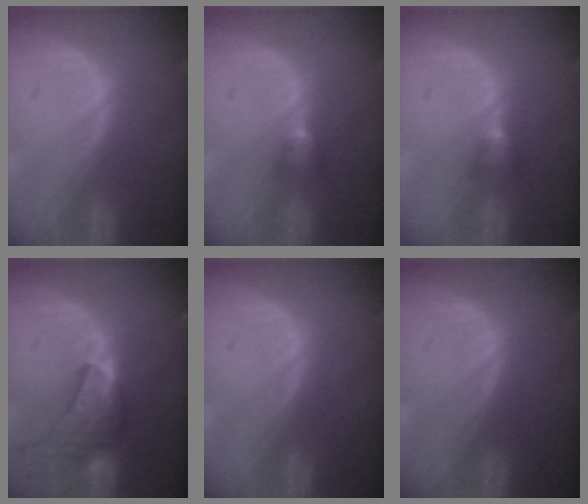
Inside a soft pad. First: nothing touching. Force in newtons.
{"total": 2.8, "press": 2.6, "slide": 1.0}
{"total": 2.8, "press": 2.6, "slide": 1.0}
{"total": 9.2, "press": 8.5, "slide": 3.7}
{"total": 0.0}
{"total": 0.0}